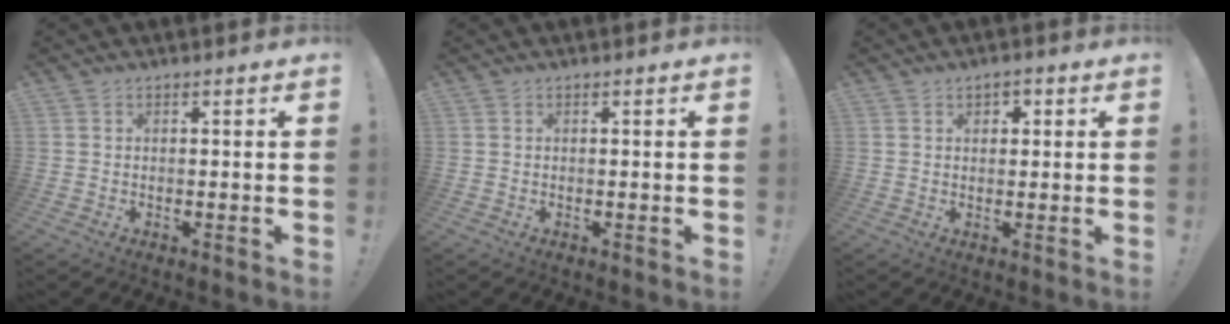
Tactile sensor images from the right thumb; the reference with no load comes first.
{"total": 0.0}
{"total": 1.8, "force": [0.5, 1.4, 1.0], "torque": [-0.004, 0.000, 0.004]}